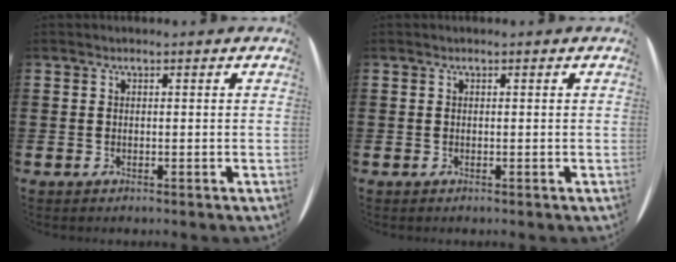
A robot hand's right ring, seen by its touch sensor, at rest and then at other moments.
{"total": 0.0}